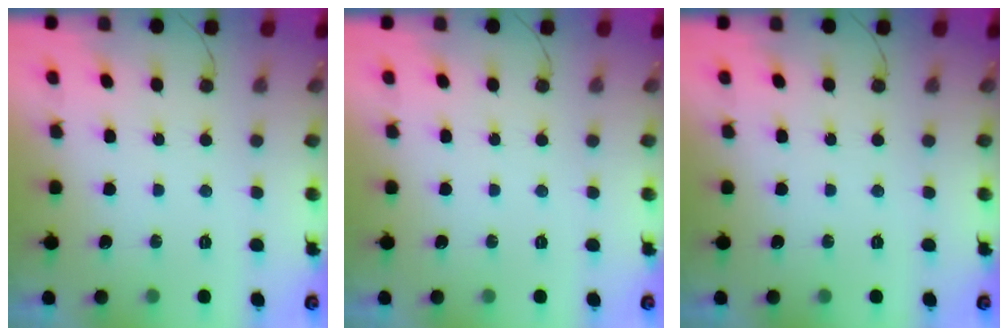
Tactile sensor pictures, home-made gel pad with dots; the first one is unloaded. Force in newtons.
{"total": 0.0}
{"total": 0.0}